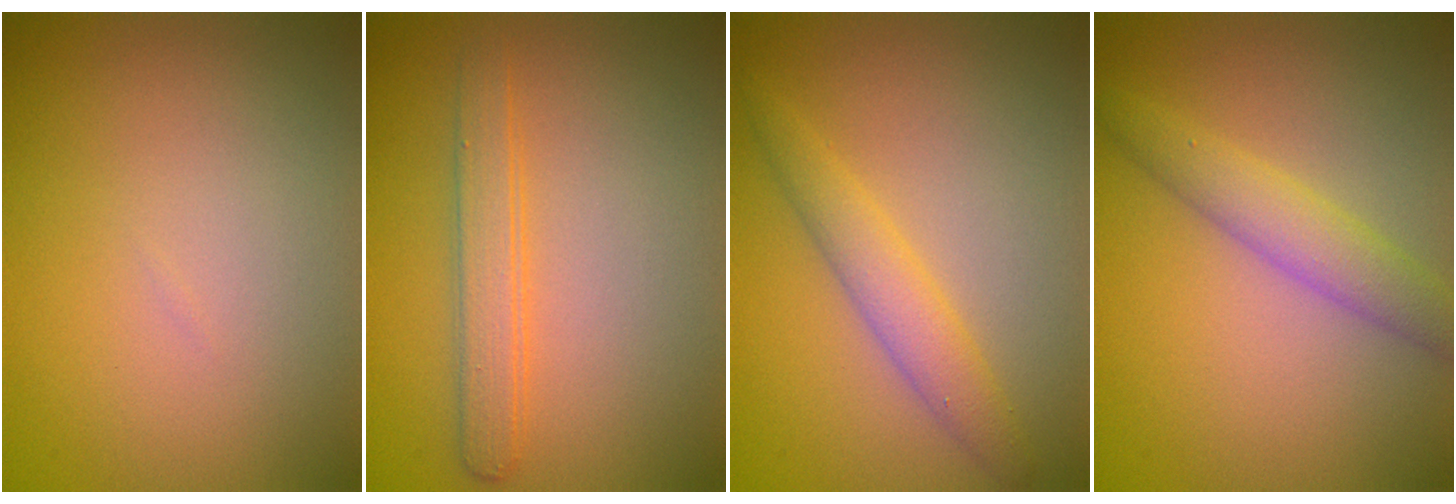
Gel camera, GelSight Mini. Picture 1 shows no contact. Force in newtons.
{"total": 2.5, "press": 2.5, "slide": 0.1}
{"total": 2.8, "press": 2.8, "slide": 0.1}
{"total": 3.3, "press": 3.3, "slide": 0.1}